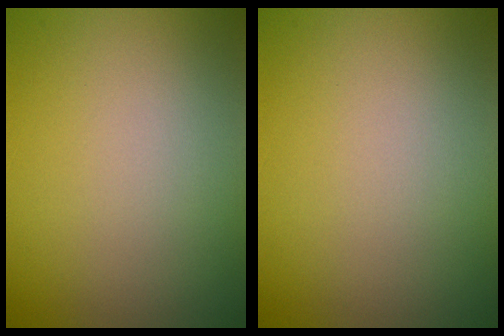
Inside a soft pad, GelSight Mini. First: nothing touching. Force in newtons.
{"total": 0.0}